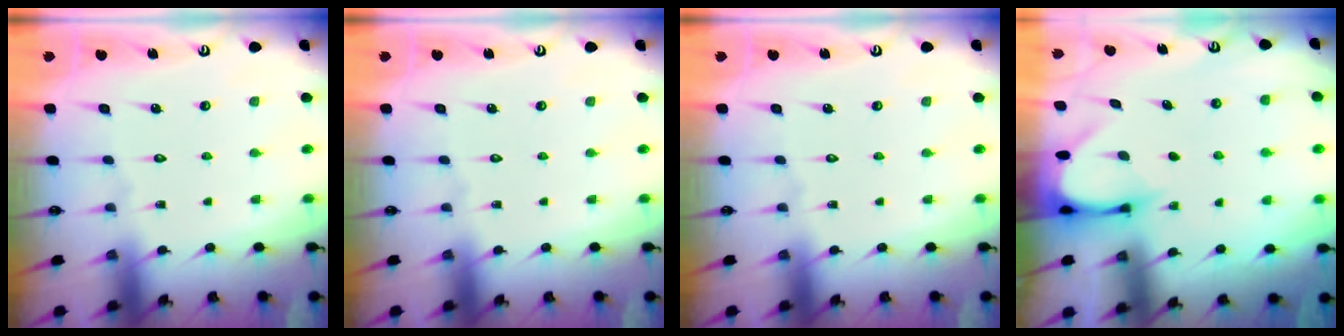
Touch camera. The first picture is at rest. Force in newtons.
{"total": 0.0}
{"total": 0.0}
{"total": 3.7, "press": 3.7, "slide": 0.3}